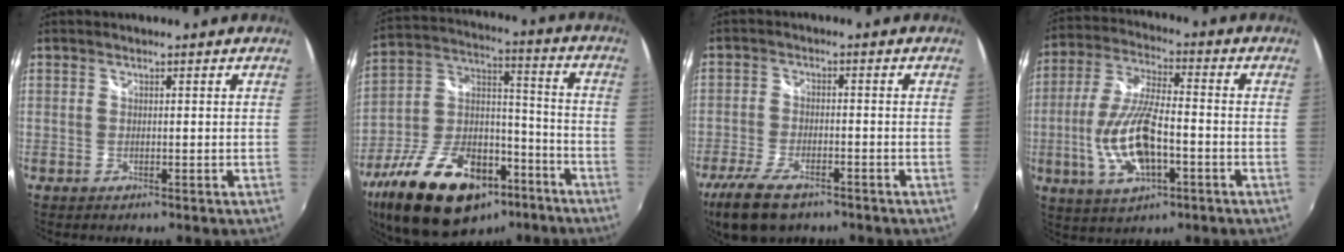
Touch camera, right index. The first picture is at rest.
{"total": 26.6, "force": [-16.2, 13.6, 16.2], "torque": [-0.314, 0.006, -0.255]}
{"total": 10.9, "force": [-7.7, 4.4, 6.3], "torque": [-0.157, -0.028, -0.141]}
{"total": 14.1, "force": [-3.8, 5.3, 12.5], "torque": [-0.263, -0.006, -0.066]}